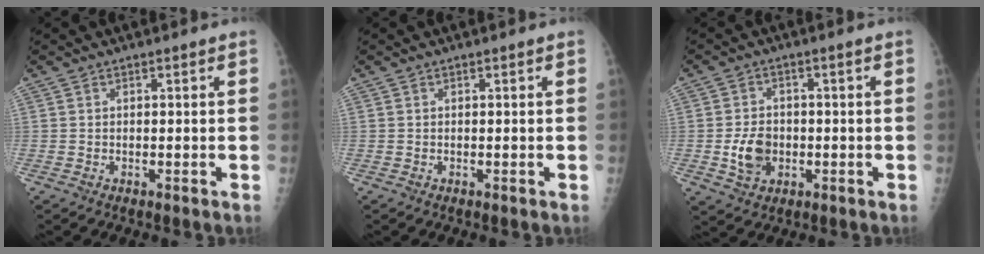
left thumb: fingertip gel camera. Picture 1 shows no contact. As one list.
[{"total": 0.0}, {"total": 6.2, "force": [-1.3, 4.7, 3.8], "torque": [-0.052, 0.006, -0.019]}]